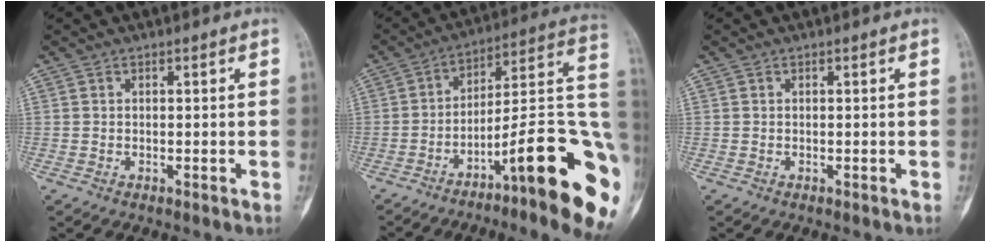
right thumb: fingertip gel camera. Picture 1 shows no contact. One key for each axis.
{"total": 24.0, "fx": -9.4, "fy": 4.2, "fz": 21.7, "tx": -0.228, "ty": 0.067, "tz": -0.135}
{"total": 0.0}